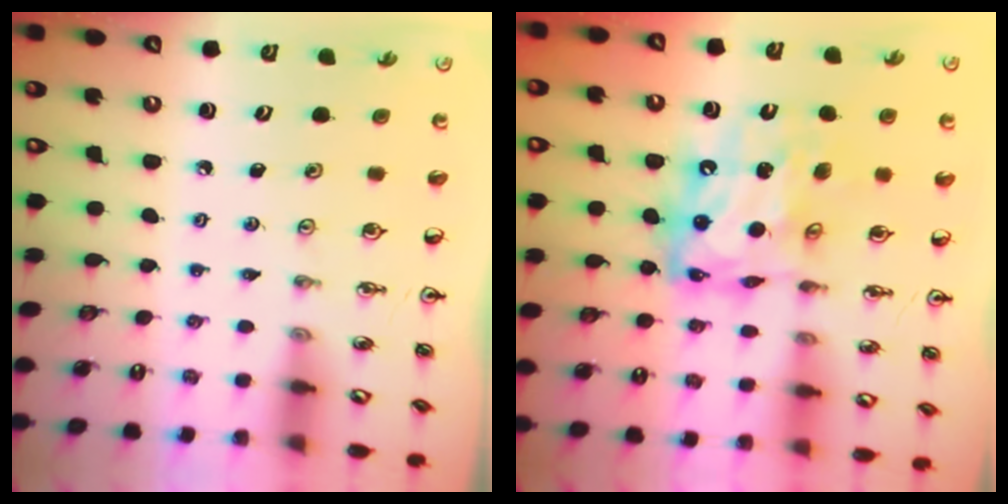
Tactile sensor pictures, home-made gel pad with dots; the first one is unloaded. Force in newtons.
{"total": 13.2, "press": 13.1, "slide": 1.5}